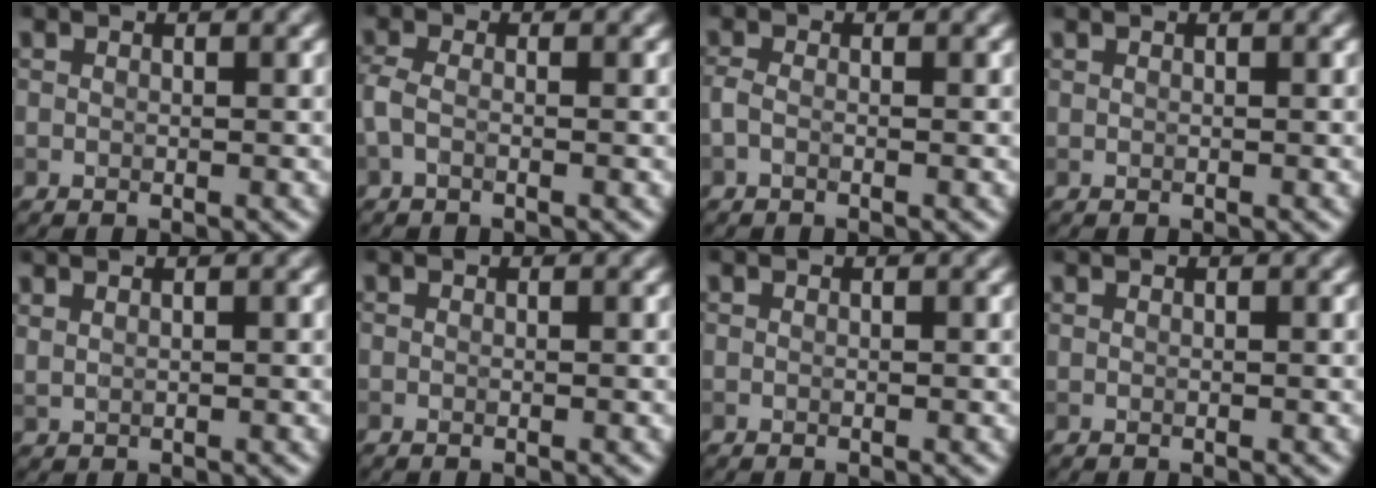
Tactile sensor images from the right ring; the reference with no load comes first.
{"total": 1.7, "force": [-0.6, 0.7, 1.5], "torque": [-0.039, 0.001, -0.019]}
{"total": 1.1, "force": [-0.5, 0.5, 0.9], "torque": [-0.023, -0.001, -0.014]}
{"total": 0.0}
{"total": 2.3, "force": [1.6, 1.1, 1.2], "torque": [-0.013, 0.009, 0.007]}
{"total": 0.0}
{"total": 0.0}
{"total": 0.0}